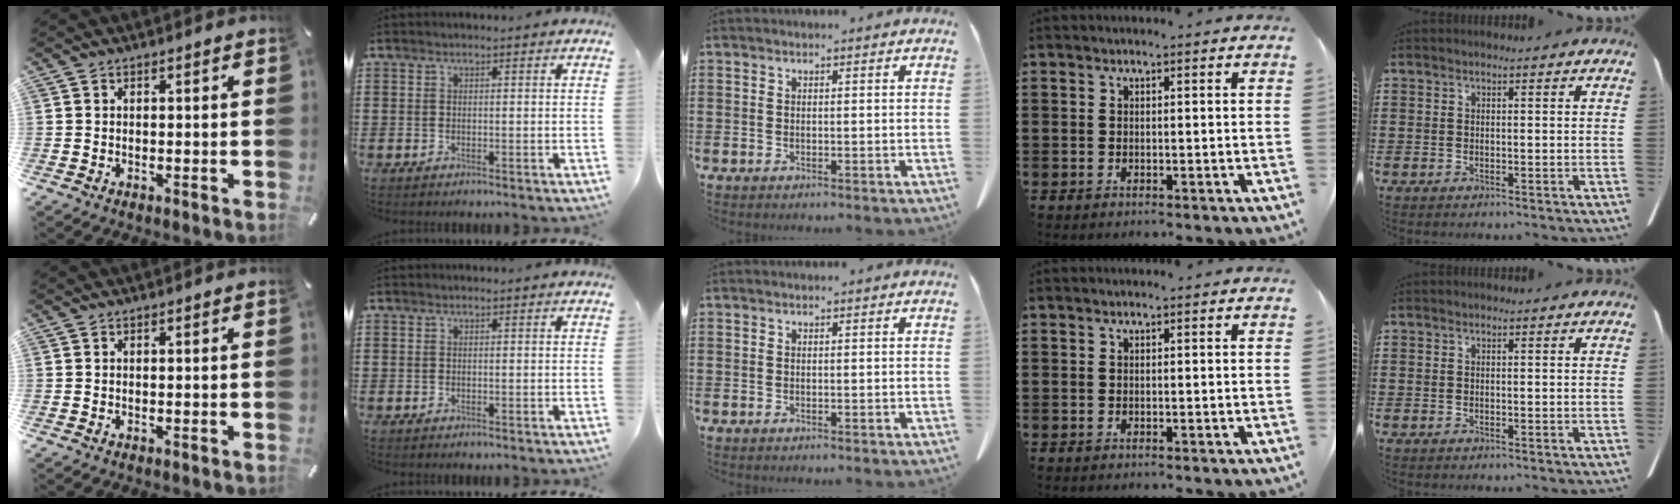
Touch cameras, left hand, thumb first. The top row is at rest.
{}